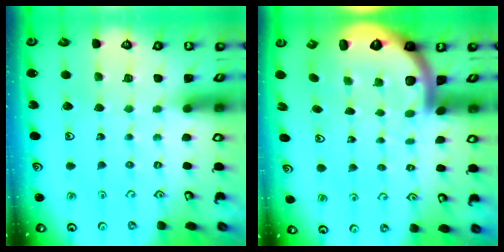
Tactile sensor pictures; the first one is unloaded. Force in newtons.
{"total": 4.6, "press": 4.6, "slide": 0.6}